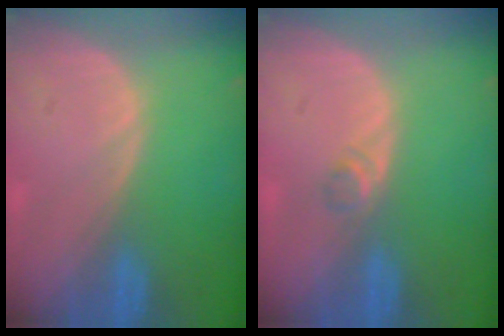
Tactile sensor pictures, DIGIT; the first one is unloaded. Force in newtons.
{"total": 1.6, "press": 1.4, "slide": 0.8}